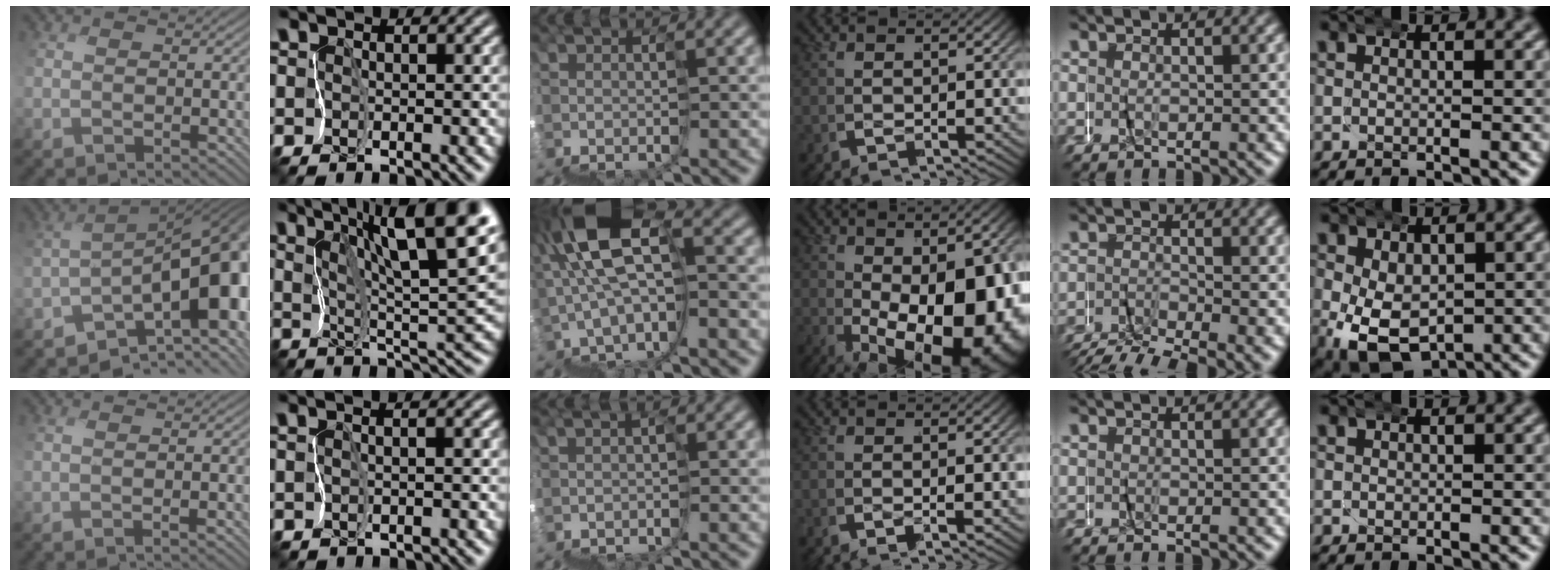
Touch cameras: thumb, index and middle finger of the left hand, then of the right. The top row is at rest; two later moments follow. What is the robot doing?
{"motion": "wrap", "object": "masking tape"}